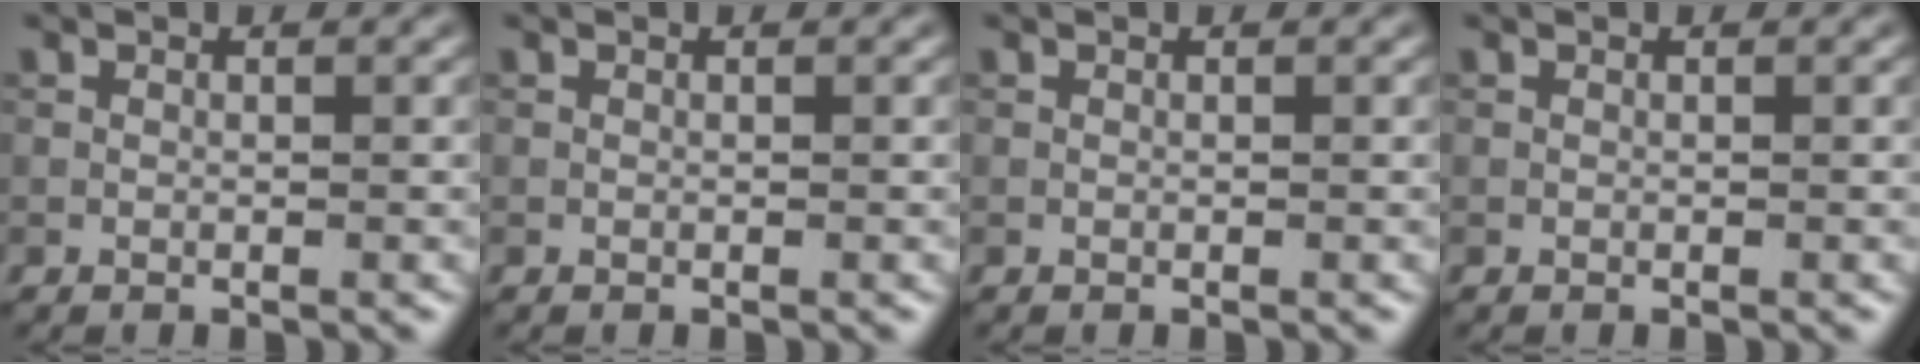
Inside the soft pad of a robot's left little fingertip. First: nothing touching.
{"total": 0.0}
{"total": 0.0}
{"total": 0.0}